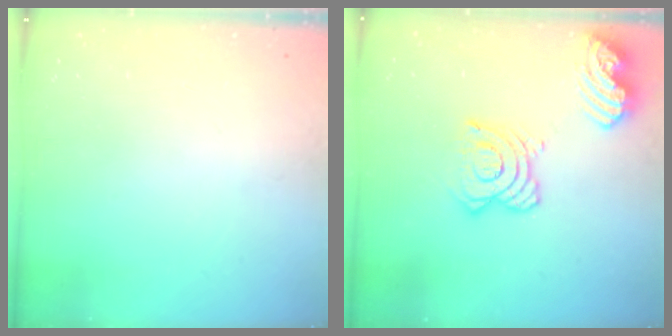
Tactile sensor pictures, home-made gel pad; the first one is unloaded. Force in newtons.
{"total": 16.3, "press": 16.1, "slide": 2.3}